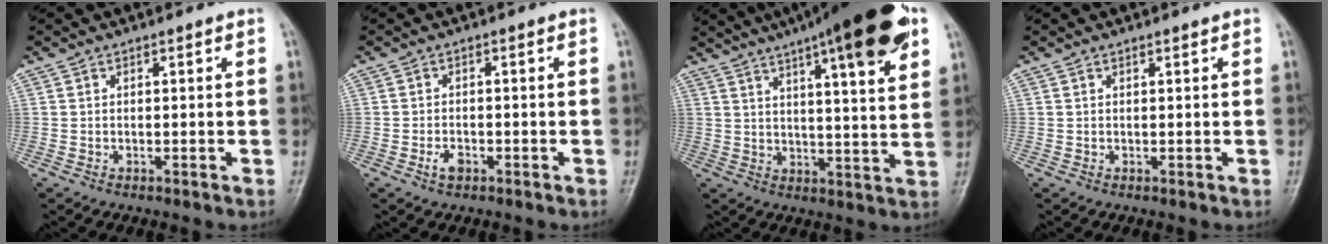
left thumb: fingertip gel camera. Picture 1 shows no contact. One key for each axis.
{"total": 2.2, "fx": -1.1, "fy": 1.3, "fz": 1.5, "tx": -0.029, "ty": 0.007, "tz": -0.020}
{"total": 21.3, "fx": 12.1, "fy": 4.2, "fz": 17.0, "tx": -0.239, "ty": -0.017, "tz": 0.168}
{"total": 0.5, "fx": 0.4, "fy": 0.0, "fz": 0.4, "tx": -0.007, "ty": -0.002, "tz": 0.006}